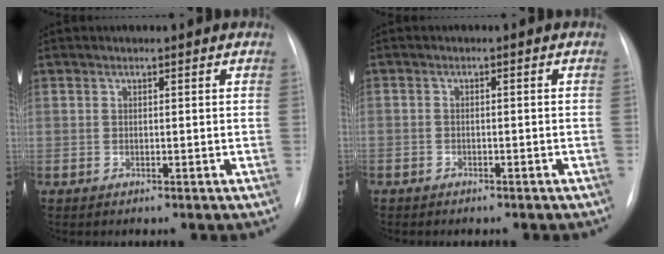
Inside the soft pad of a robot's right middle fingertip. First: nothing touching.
{"total": 2.2, "force": [-1.7, 1.3, 0.6], "torque": [-0.013, 0.004, -0.019]}